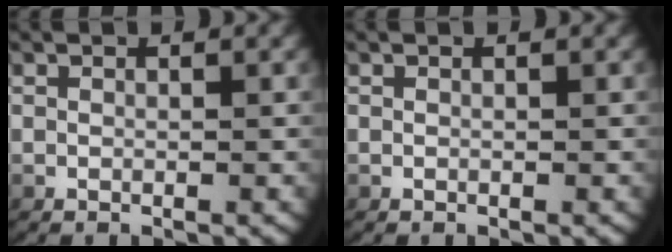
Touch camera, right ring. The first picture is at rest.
{"total": 0.0}